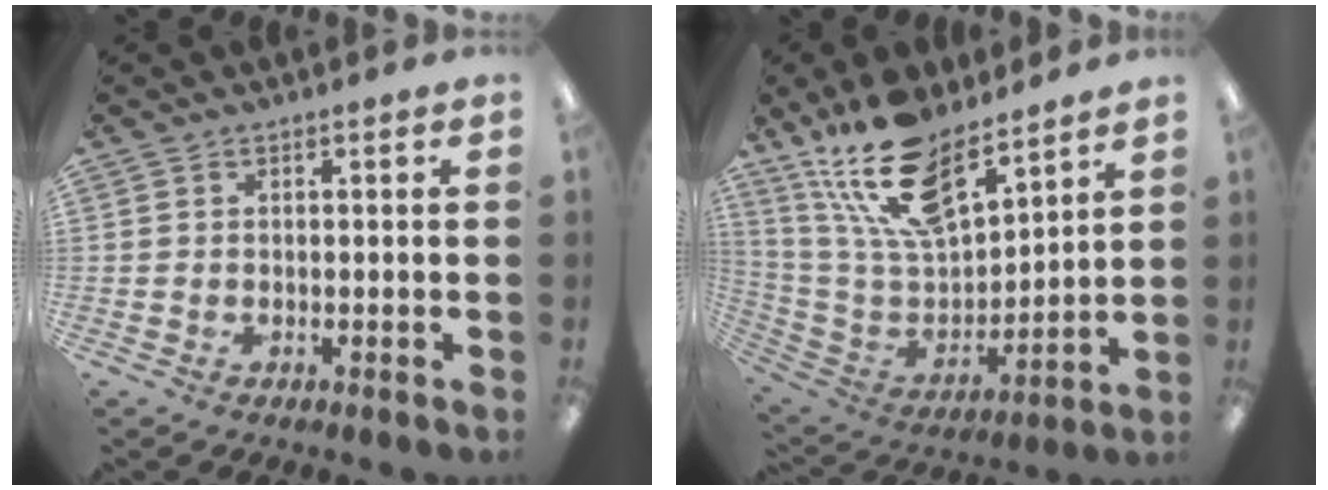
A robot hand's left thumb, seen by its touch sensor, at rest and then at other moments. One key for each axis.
{"total": 19.5, "fx": 14.4, "fy": 7.8, "fz": 10.6, "tx": -0.212, "ty": -0.079, "tz": 0.260}